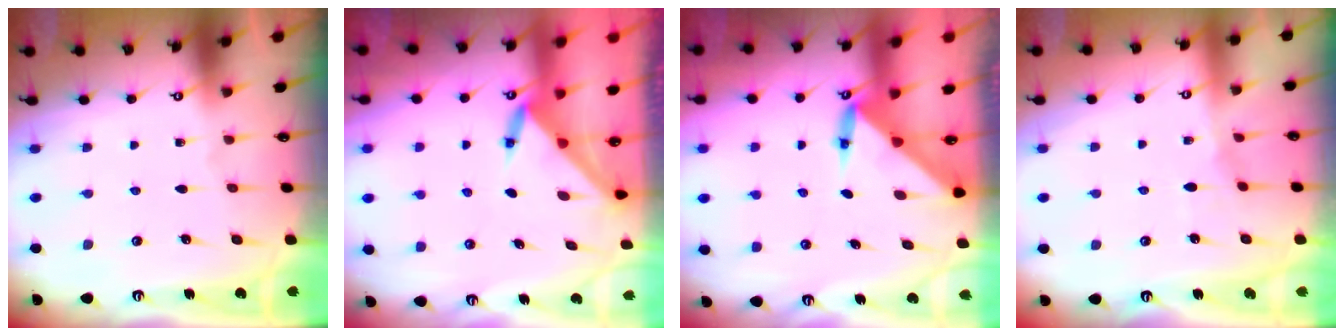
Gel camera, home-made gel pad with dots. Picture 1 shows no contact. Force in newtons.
{"total": 3.5, "press": 3.4, "slide": 0.3}
{"total": 3.5, "press": 3.5, "slide": 0.2}
{"total": 4.7, "press": 4.7, "slide": 0.7}